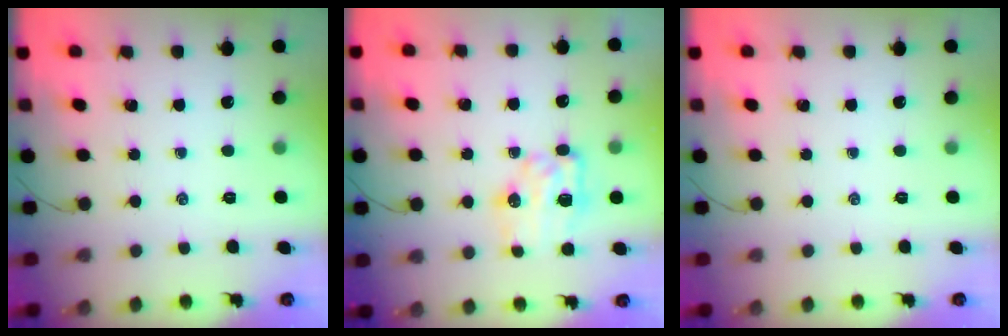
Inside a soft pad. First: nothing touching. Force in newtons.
{"total": 8.0, "press": 8.0, "slide": 1.0}
{"total": 0.0}